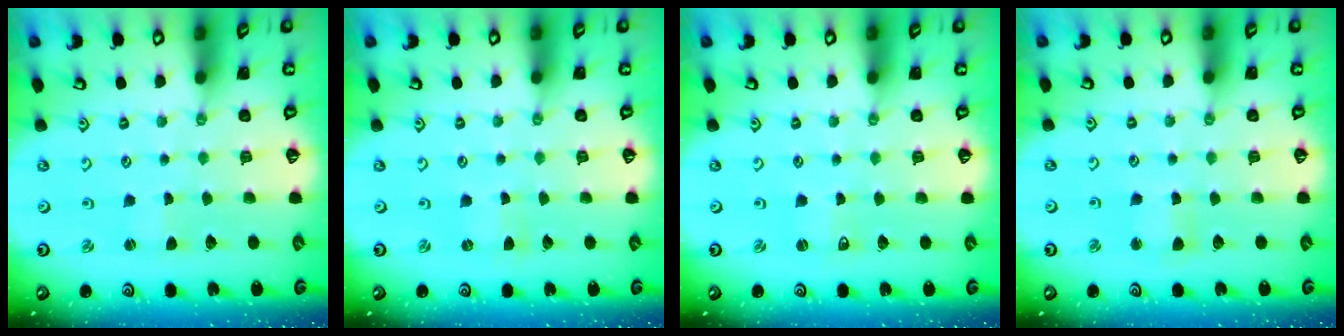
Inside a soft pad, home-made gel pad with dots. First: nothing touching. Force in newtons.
{"total": 0.0}
{"total": 2.3, "press": 2.3, "slide": 0.4}
{"total": 2.2, "press": 2.1, "slide": 0.5}